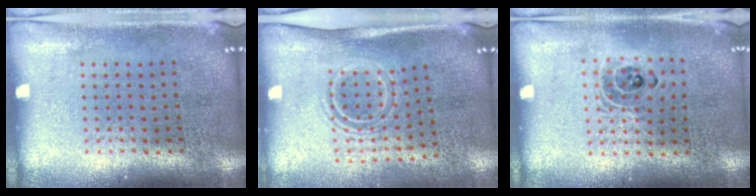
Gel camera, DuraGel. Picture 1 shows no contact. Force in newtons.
{"total": 1.7, "press": 1.1, "slide": 1.2}
{"total": 1.2, "press": 1.1, "slide": 0.6}